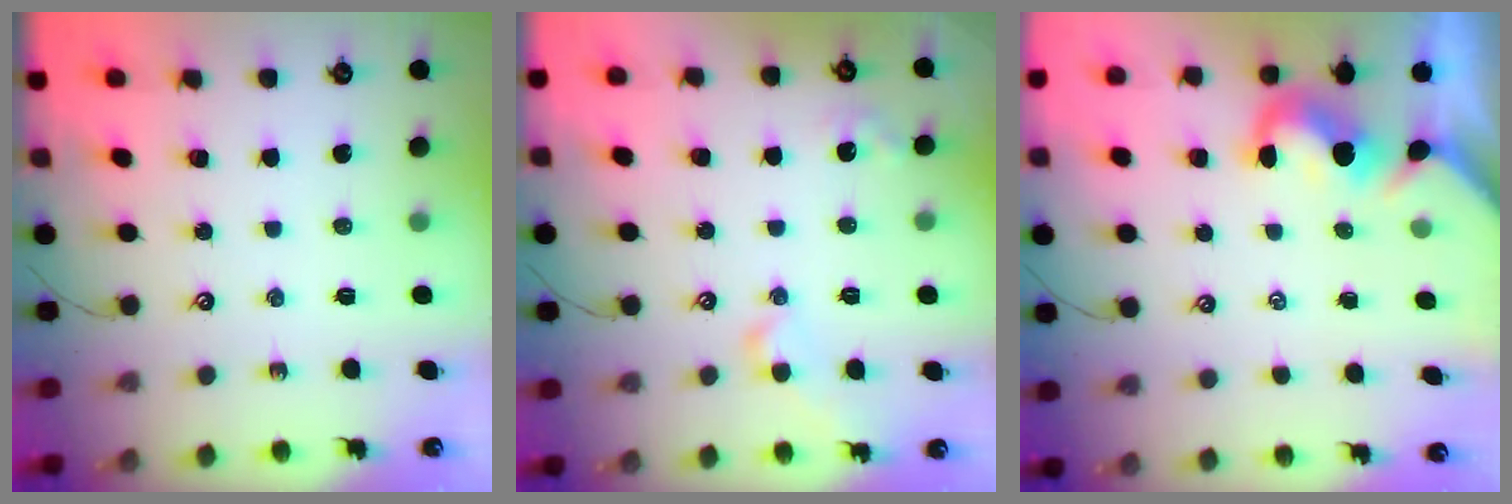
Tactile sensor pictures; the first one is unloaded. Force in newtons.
{"total": 5.0, "press": 4.9, "slide": 1.0}
{"total": 0.0}